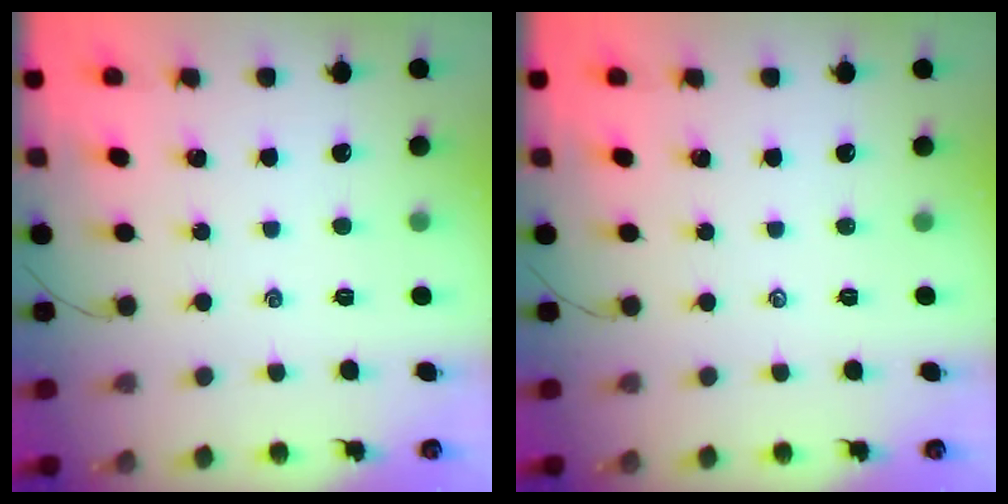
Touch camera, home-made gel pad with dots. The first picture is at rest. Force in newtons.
{"total": 0.0}